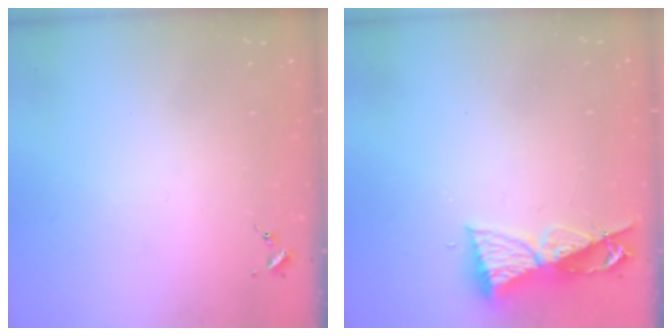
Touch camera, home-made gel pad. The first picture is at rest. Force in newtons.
{"total": 8.7, "press": 8.6, "slide": 1.0}